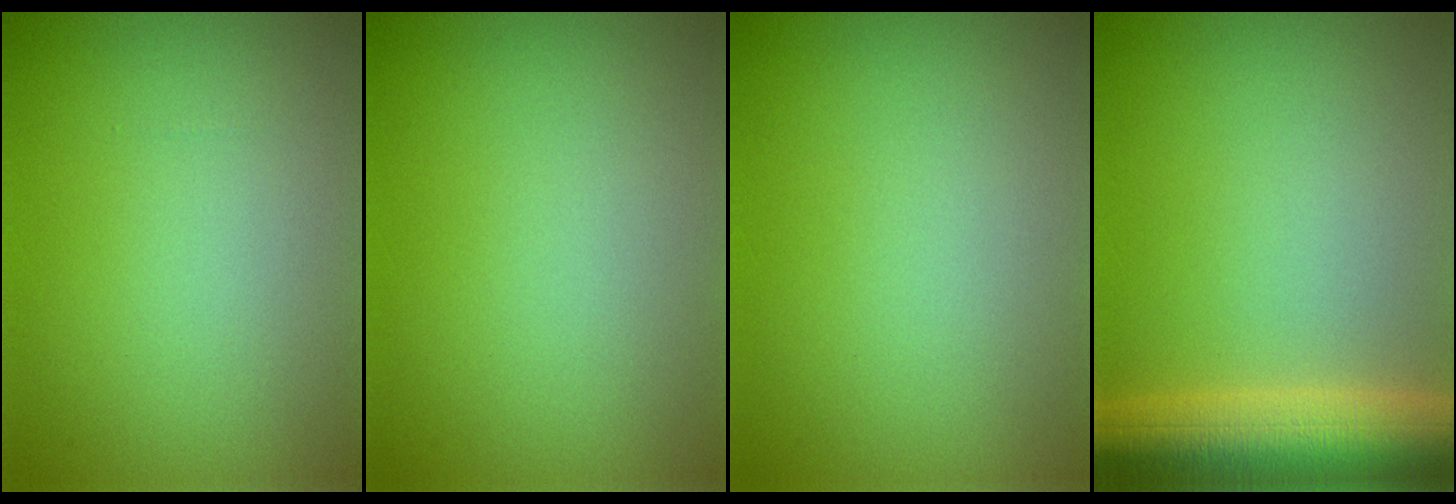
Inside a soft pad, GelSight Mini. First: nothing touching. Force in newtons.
{"total": 0.0}
{"total": 0.0}
{"total": 8.9, "press": 8.9, "slide": 0.3}